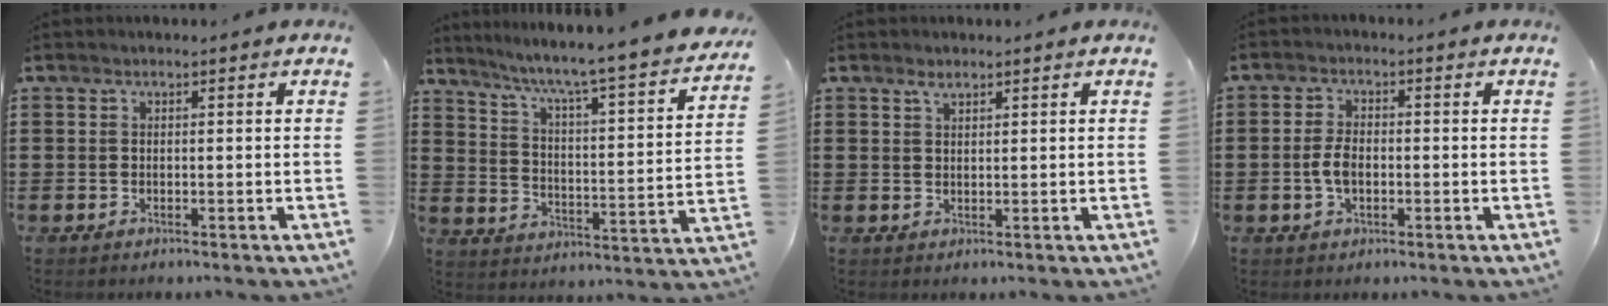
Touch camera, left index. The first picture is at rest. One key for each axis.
{"total": 5.1, "fx": 4.3, "fy": -0.8, "fz": 2.7, "tx": -0.074, "ty": -0.051, "tz": 0.058}
{"total": 1.3, "fx": 1.0, "fy": 0.4, "fz": 0.7, "tx": -0.016, "ty": 0.001, "tz": 0.018}
{"total": 3.8, "fx": -0.6, "fy": 1.9, "fz": 3.2, "tx": -0.074, "ty": 0.000, "tz": -0.016}